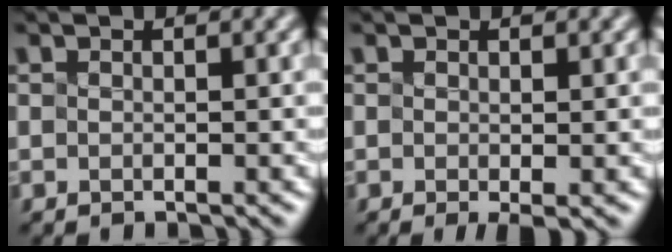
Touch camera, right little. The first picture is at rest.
{"total": 1.1, "force": [-0.2, 0.1, 1.1], "torque": [-0.019, -0.008, -0.004]}